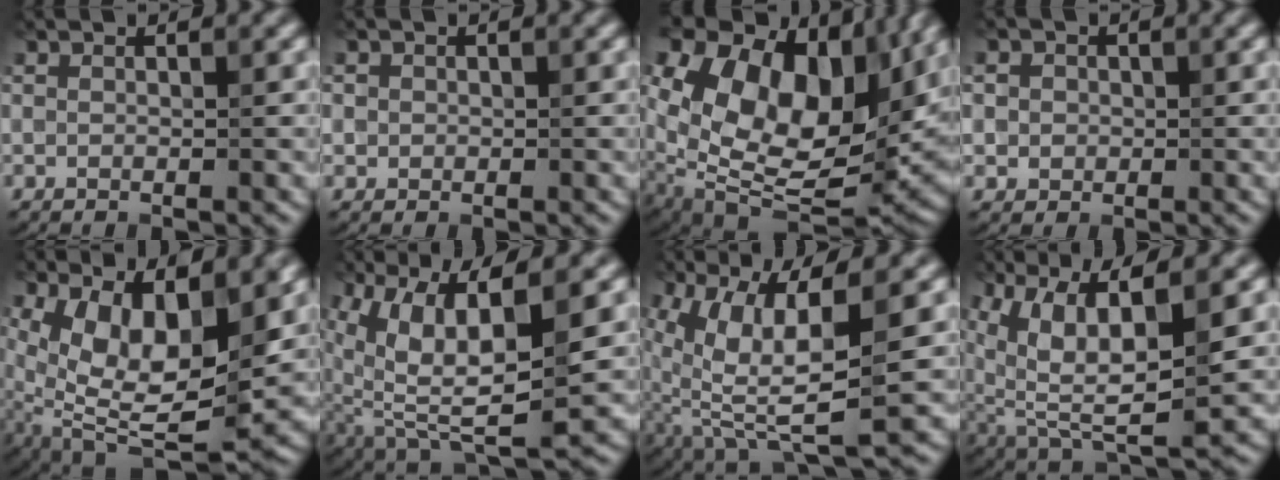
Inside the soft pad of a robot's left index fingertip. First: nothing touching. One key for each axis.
{"total": 0.6, "fx": -0.1, "fy": 0.3, "fz": -0.4, "tx": 0.007, "ty": -0.003, "tz": 0.006}
{"total": 18.6, "fx": 4.8, "fy": 11.4, "fz": 13.8, "tx": -0.257, "ty": 0.012, "tz": 0.122}
{"total": 1.2, "fx": -0.1, "fy": 1.2, "fz": -0.2, "tx": 0.013, "ty": -0.001, "tz": 0.008}
{"total": 10.0, "fx": 2.4, "fy": 4.5, "fz": 8.6, "tx": -0.172, "ty": -0.018, "tz": 0.053}
{"total": 10.0, "fx": 2.0, "fy": 3.9, "fz": 9.0, "tx": -0.180, "ty": -0.020, "tz": 0.054}
{"total": 8.8, "fx": 0.3, "fy": 3.1, "fz": 8.2, "tx": -0.175, "ty": -0.025, "tz": 0.025}
{"total": 9.2, "fx": 2.8, "fy": 3.6, "fz": 8.0, "tx": -0.165, "ty": -0.013, "tz": 0.067}